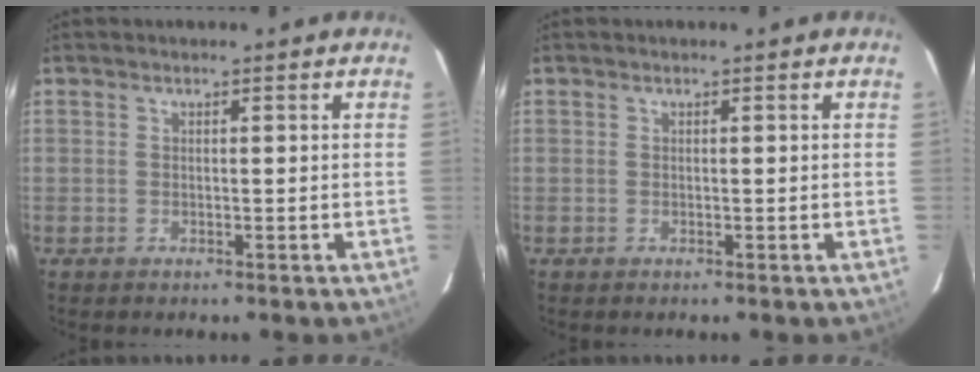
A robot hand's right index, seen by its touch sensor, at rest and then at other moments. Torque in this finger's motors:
{"motor_torque": [-0.02, -0.02, 0.03, 0.01]}